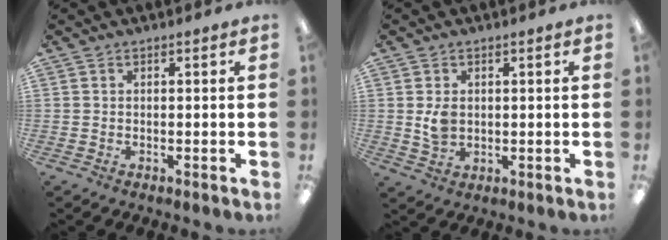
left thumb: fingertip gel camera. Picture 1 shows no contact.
{"total": 4.3, "force": [0.8, 3.2, 2.8], "torque": [-0.047, -0.005, 0.010]}